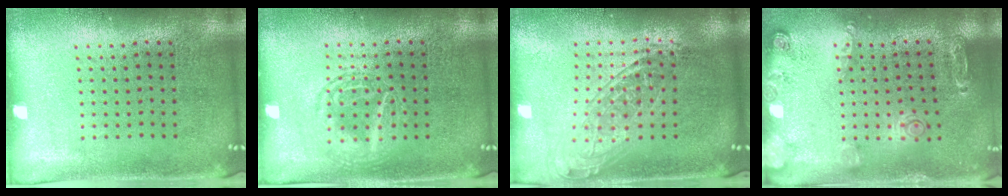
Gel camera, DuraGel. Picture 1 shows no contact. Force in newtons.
{"total": 2.4, "press": 2.4, "slide": 0.2}
{"total": 1.6, "press": 1.3, "slide": 0.9}
{"total": 1.5, "press": 1.5, "slide": 0.3}